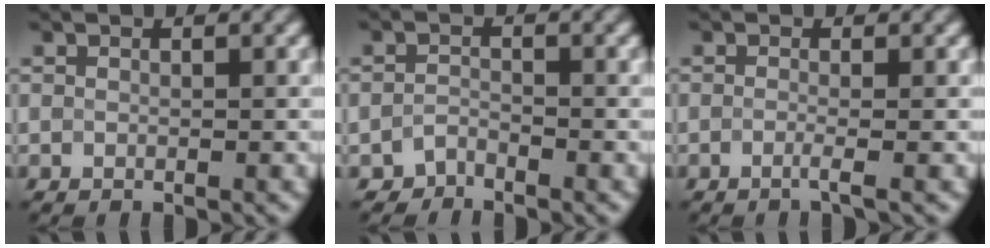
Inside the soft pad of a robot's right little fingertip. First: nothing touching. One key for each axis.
{"total": 1.9, "fx": -1.7, "fy": -0.2, "fz": -0.9, "tx": 0.009, "ty": 0.003, "tz": -0.028}
{"total": 1.2, "fx": -1.0, "fy": 0.1, "fz": 0.6, "tx": -0.005, "ty": -0.009, "tz": -0.021}